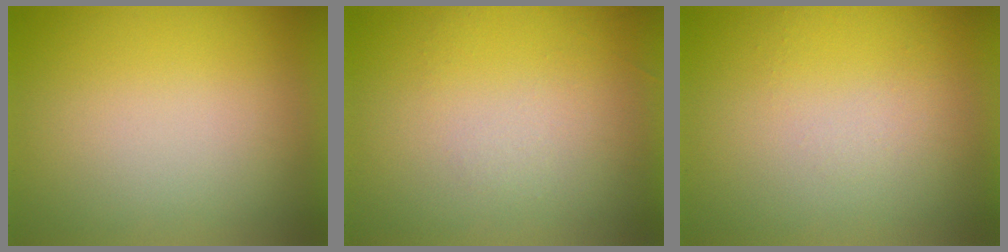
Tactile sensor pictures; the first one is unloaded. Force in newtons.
{"total": 1.3}
{"total": 1.1}